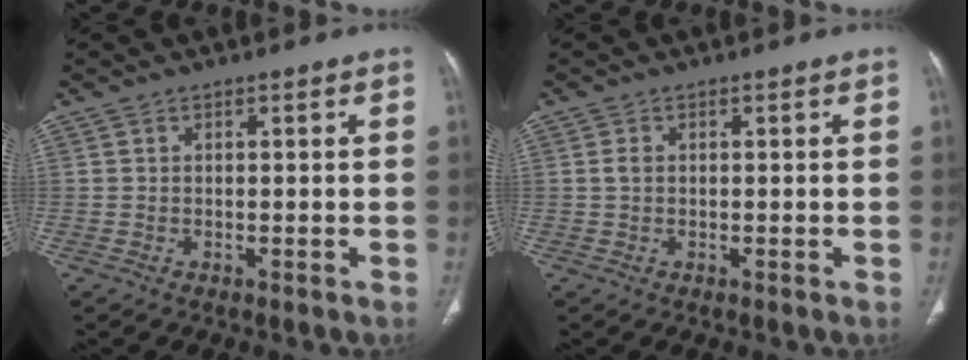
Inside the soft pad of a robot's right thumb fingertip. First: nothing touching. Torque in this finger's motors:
{"motor_torque": [-0.27, 0.47, 0.44, -0.24, 0.02]}